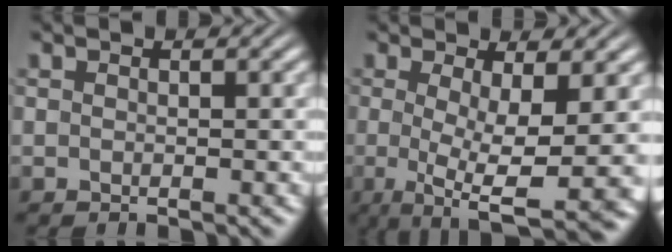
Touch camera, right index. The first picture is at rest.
{"total": 8.4, "force": [-3.0, 2.7, 7.4], "torque": [-0.118, -0.047, -0.025]}